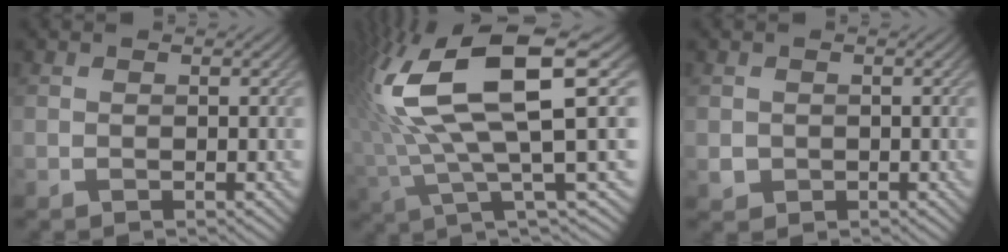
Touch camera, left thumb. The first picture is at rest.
{"total": 14.8, "force": [3.6, 4.3, 13.7], "torque": [-0.297, 0.011, 0.065]}
{"total": 1.6, "force": [-0.1, 1.6, 0.3], "torque": [-0.008, -0.008, -0.002]}